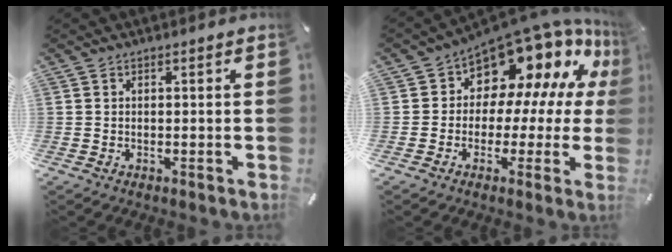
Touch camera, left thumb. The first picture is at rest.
{"total": 14.0, "force": [10.0, 7.8, 6.0], "torque": [-0.099, -0.098, 0.174]}